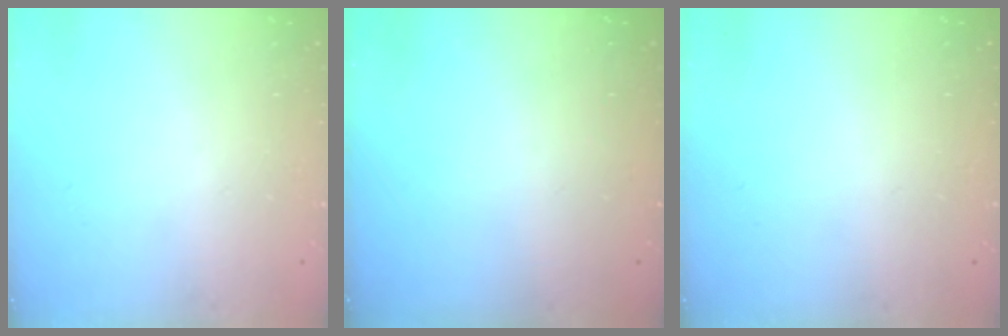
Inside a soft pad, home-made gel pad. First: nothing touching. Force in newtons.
{"total": 0.0}
{"total": 0.0}